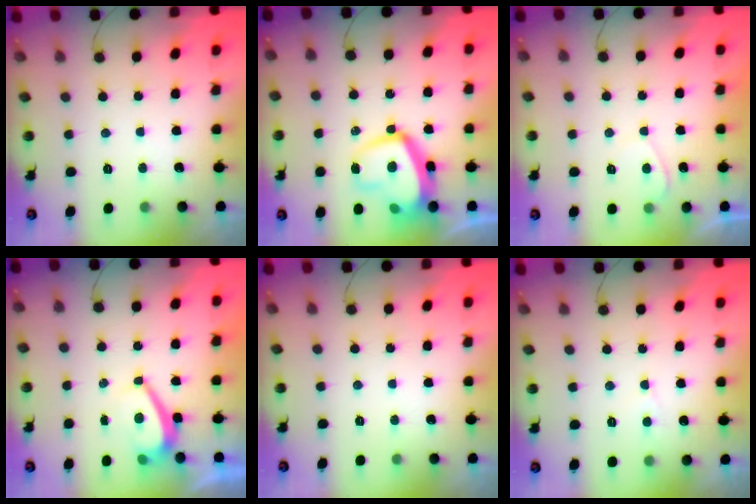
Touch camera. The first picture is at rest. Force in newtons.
{"total": 15.5, "press": 15.5, "slide": 1.2}
{"total": 2.3, "press": 2.2, "slide": 0.4}
{"total": 3.0, "press": 2.9, "slide": 0.6}
{"total": 0.0}
{"total": 2.7, "press": 2.7, "slide": 0.3}